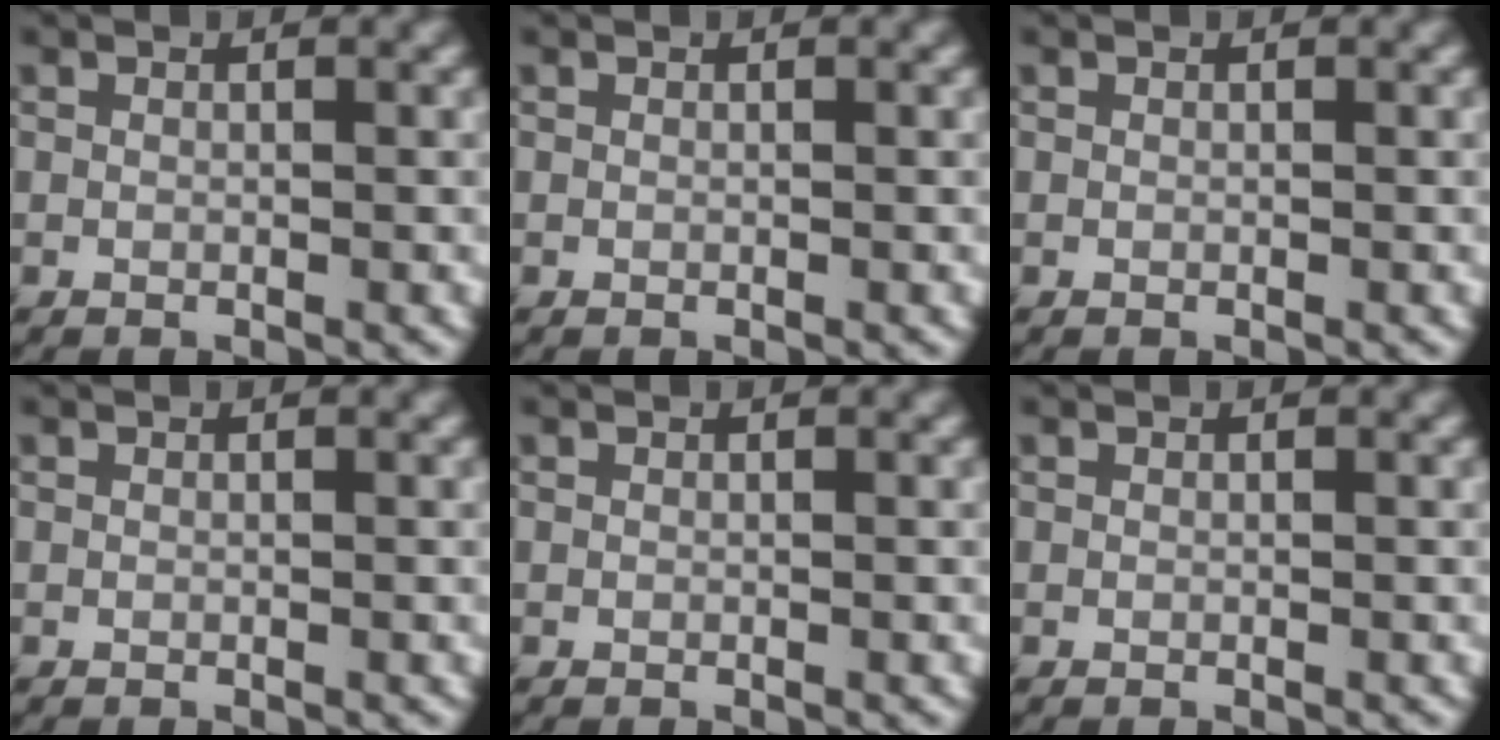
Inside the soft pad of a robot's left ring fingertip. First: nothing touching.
{"total": 0.0}
{"total": 0.0}
{"total": 0.0}
{"total": 0.0}
{"total": 0.0}